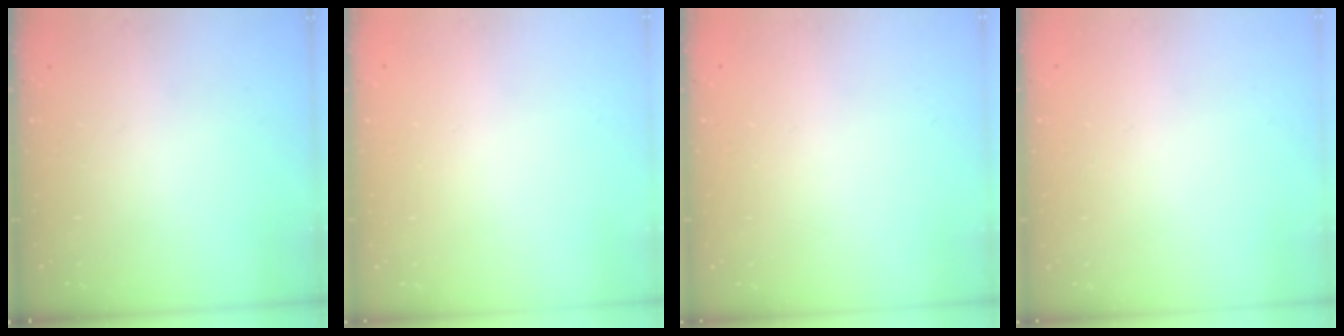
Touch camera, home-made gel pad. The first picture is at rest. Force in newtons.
{"total": 0.0}
{"total": 0.0}
{"total": 0.0}